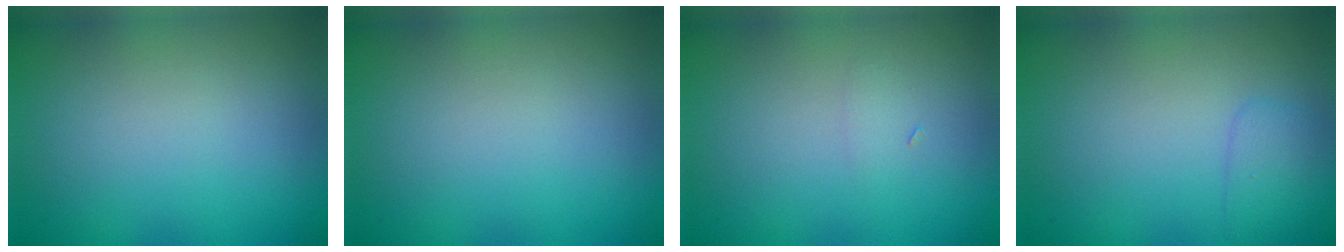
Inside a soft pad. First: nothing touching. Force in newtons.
{"total": 0.0}
{"total": 0.6, "press": 0.6, "slide": 0.0}
{"total": 1.6, "press": 1.6, "slide": 0.1}